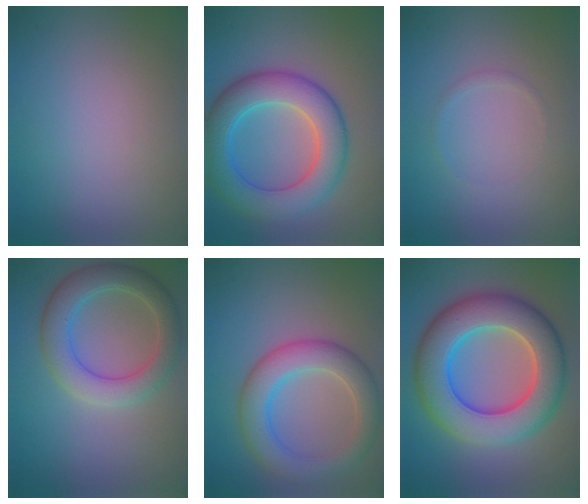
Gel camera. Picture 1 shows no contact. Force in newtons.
{"total": 8.3, "press": 8.3, "slide": 0.2}
{"total": 0.6, "press": 0.6, "slide": 0.0}
{"total": 5.4, "press": 5.4, "slide": 0.2}
{"total": 6.0, "press": 6.0, "slide": 0.3}
{"total": 11.3, "press": 11.3, "slide": 0.3}